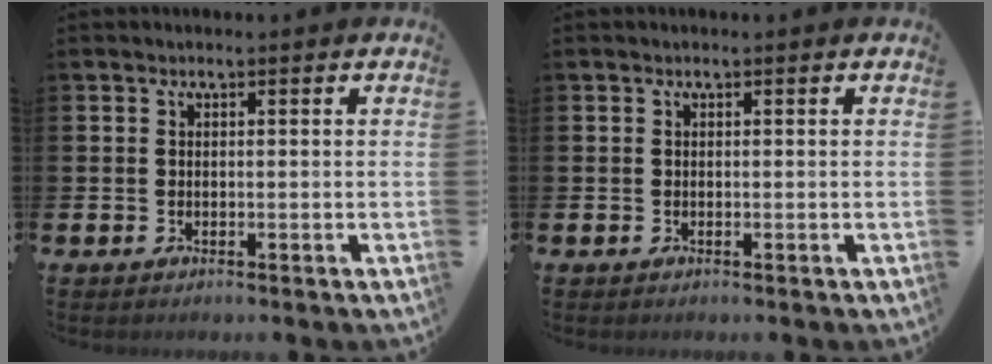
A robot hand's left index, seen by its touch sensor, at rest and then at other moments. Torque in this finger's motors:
{"motor_torque": [-0.13, -0.13, 0.03, 0.00]}